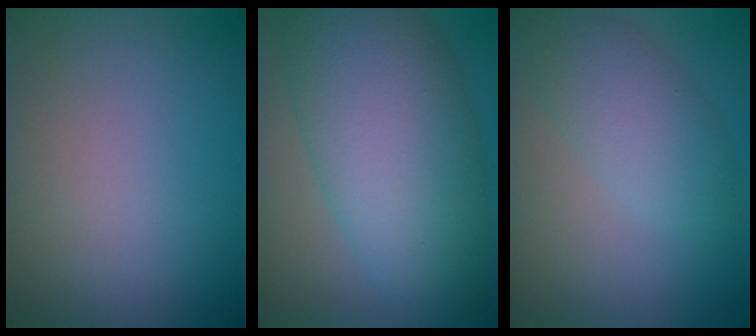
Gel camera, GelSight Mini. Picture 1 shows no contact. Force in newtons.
{"total": 12.1, "press": 12.1, "slide": 0.2}
{"total": 4.2, "press": 4.2, "slide": 0.0}